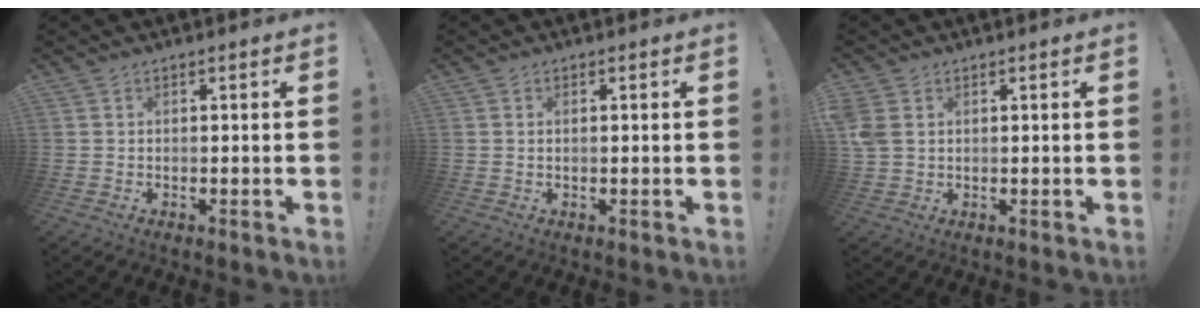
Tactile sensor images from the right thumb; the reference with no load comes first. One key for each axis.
{"total": 0.8, "fx": 0.3, "fy": 0.0, "fz": 0.7, "tx": -0.014, "ty": 0.001, "tz": 0.005}
{"total": 5.0, "fx": 1.6, "fy": 3.7, "fz": 2.9, "tx": -0.057, "ty": 0.001, "tz": 0.034}